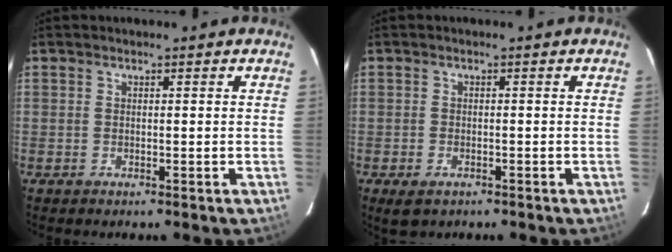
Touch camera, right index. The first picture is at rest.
{"total": 3.2, "force": [-1.9, 1.9, 1.7], "torque": [-0.035, -0.008, -0.030]}